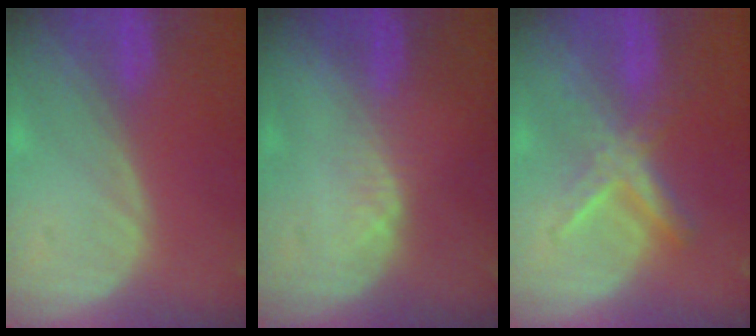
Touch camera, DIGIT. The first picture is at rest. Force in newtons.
{"total": 1.7, "press": 1.5, "slide": 0.8}
{"total": 5.6, "press": 5.5, "slide": 1.2}